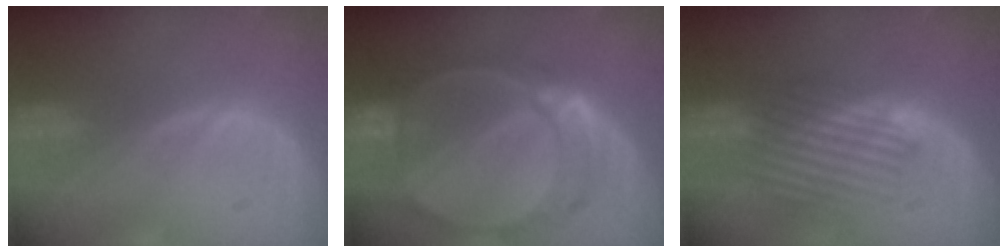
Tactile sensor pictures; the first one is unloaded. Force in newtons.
{"total": 9.6, "press": 8.4, "slide": 4.7}
{"total": 6.2, "press": 6.1, "slide": 1.5}